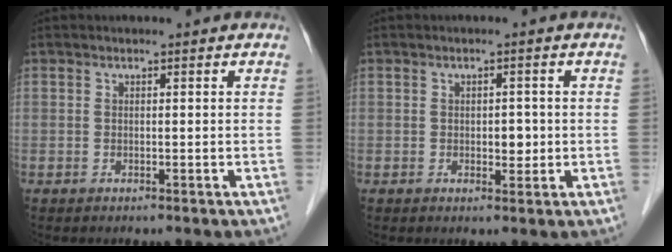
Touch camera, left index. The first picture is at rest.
{"total": 2.1, "force": [-0.1, 1.3, 1.6], "torque": [-0.021, 0.000, 0.002]}